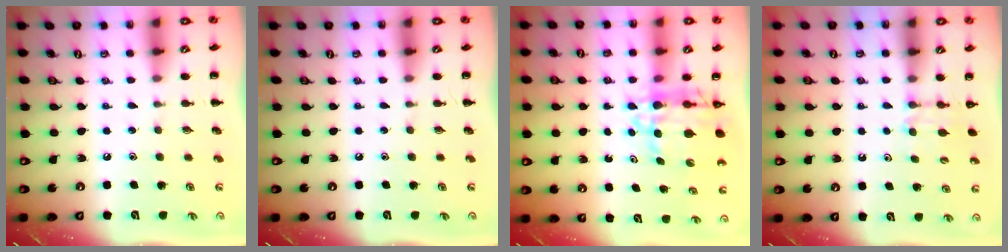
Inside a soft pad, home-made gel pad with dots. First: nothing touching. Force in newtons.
{"total": 0.0}
{"total": 8.6, "press": 7.7, "slide": 3.6}
{"total": 5.0, "press": 4.7, "slide": 1.6}